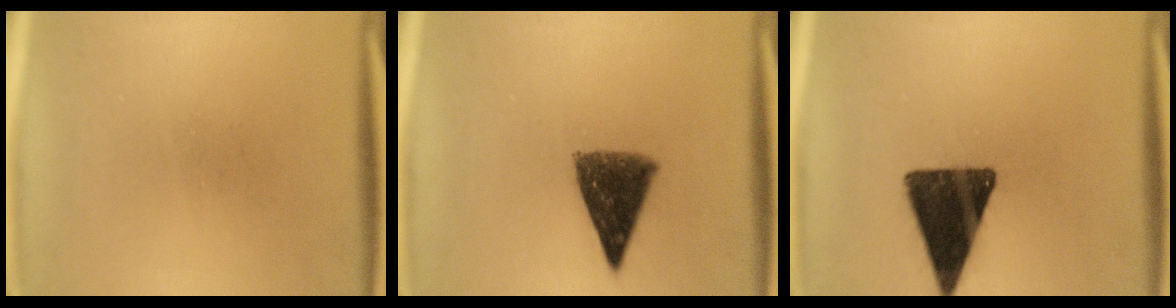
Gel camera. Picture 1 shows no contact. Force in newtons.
{"total": 9.0}
{"total": 14.9}